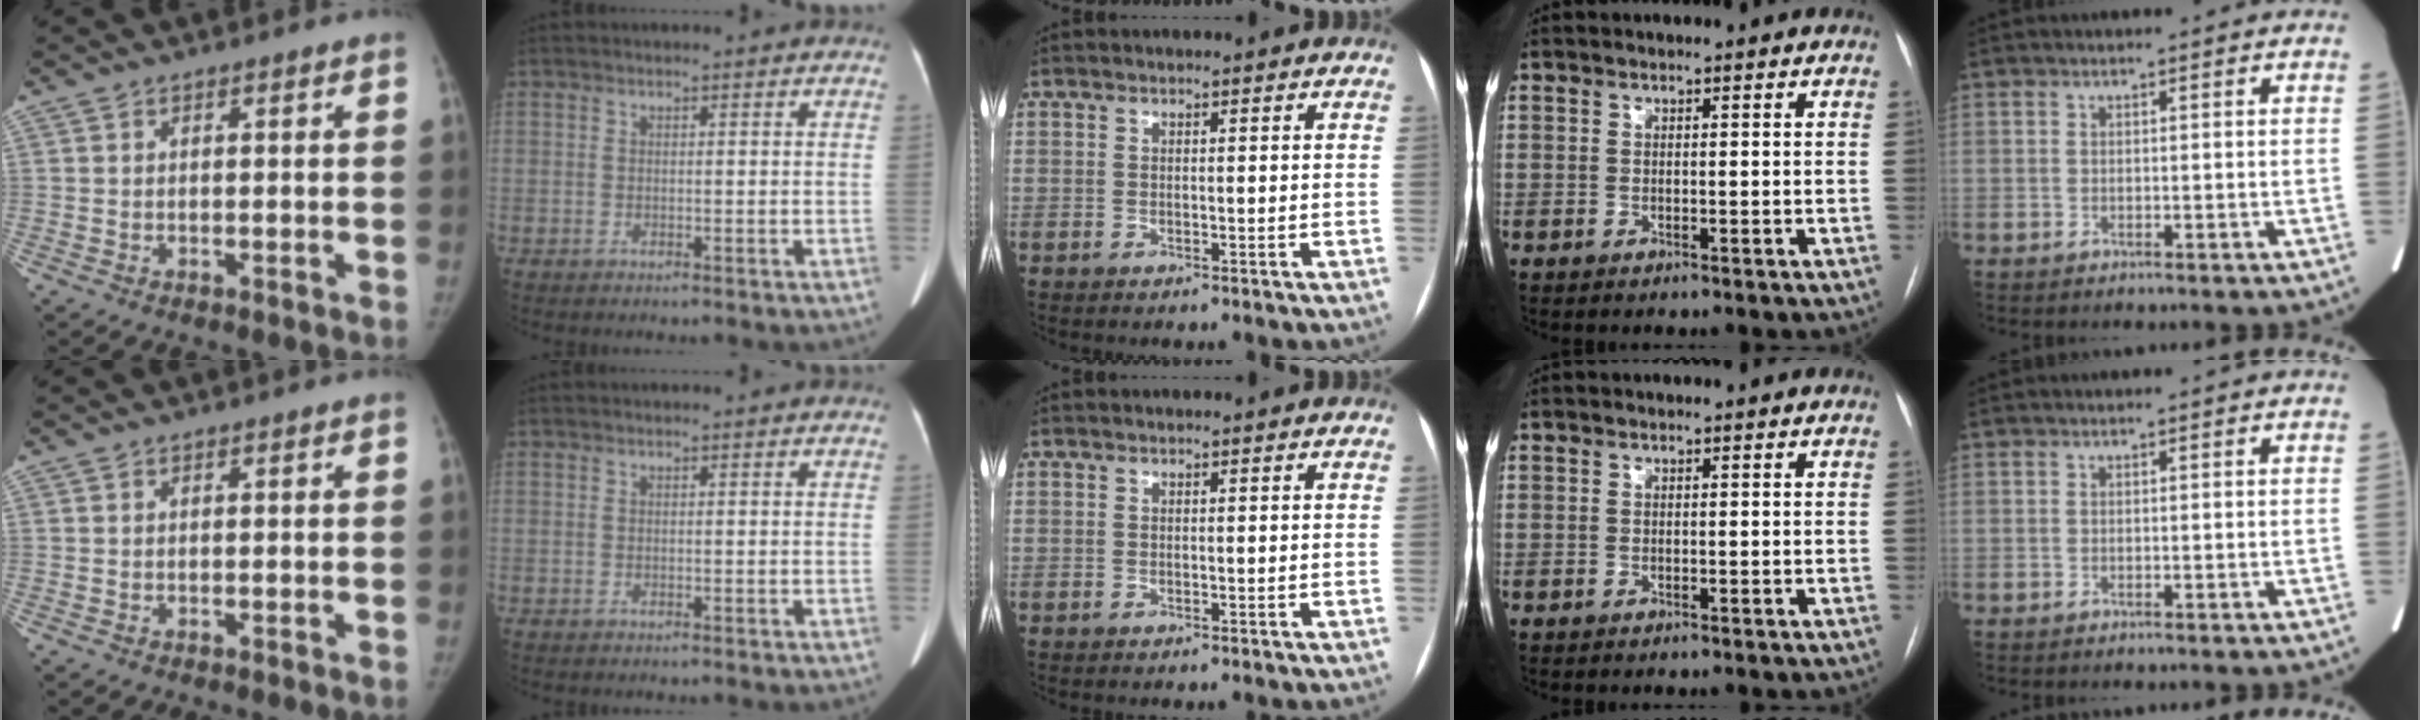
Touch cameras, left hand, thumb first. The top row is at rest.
{}